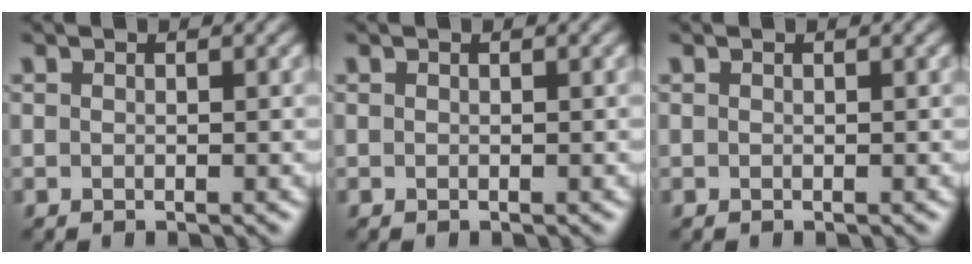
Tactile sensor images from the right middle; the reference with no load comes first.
{"total": 0.0}
{"total": 0.0}